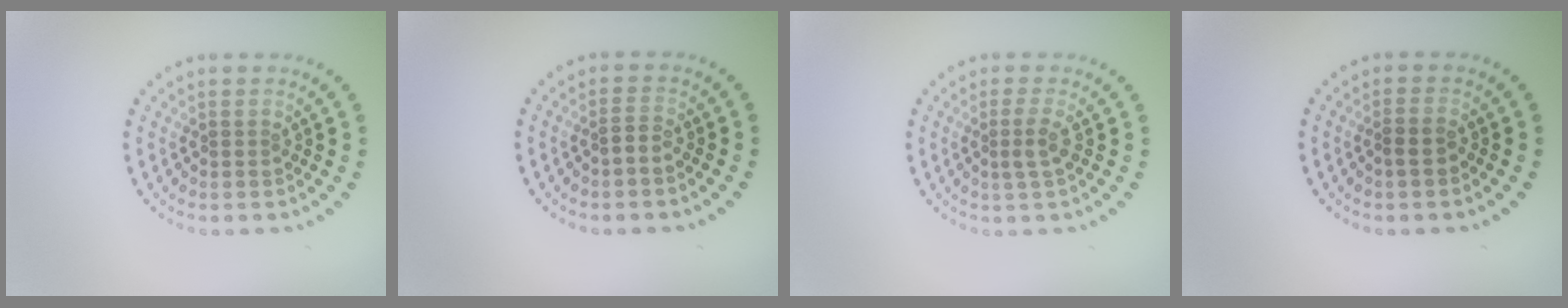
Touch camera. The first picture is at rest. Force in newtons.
{"total": 1.0, "press": 0.8, "slide": 0.6}
{"total": 1.6, "press": 1.3, "slide": 1.0}
{"total": 1.2, "press": 1.0, "slide": 0.7}